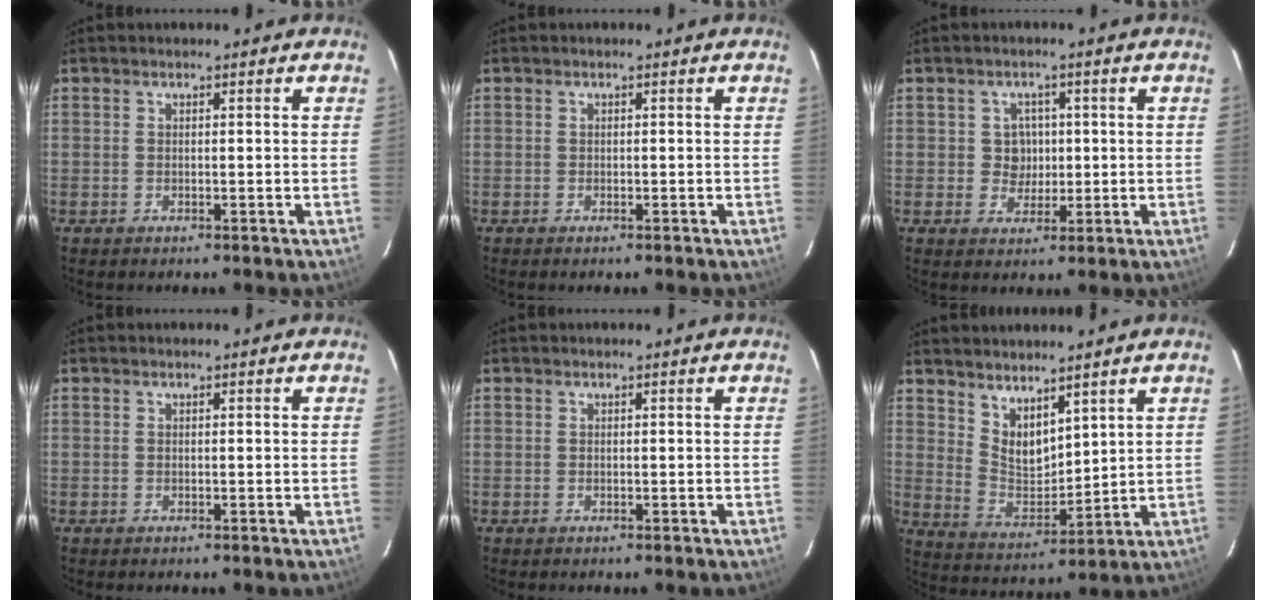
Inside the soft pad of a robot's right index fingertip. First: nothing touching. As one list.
[{"total": 0.0}, {"total": 3.9, "force": [0.2, 3.8, 0.8], "torque": [-0.013, 0.010, 0.008]}, {"total": 0.0}, {"total": 0.0}, {"total": 8.1, "force": [5.9, 3.8, 4.2], "torque": [-0.070, -0.005, 0.122]}]